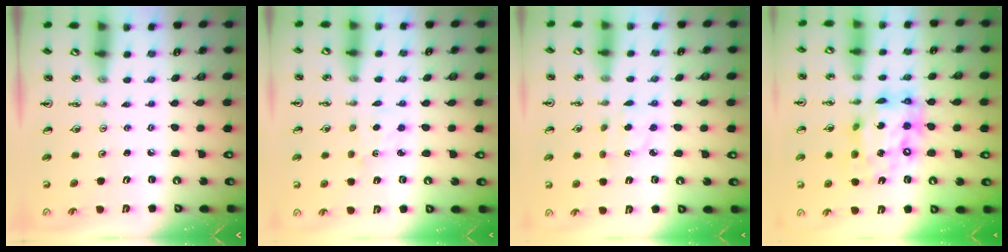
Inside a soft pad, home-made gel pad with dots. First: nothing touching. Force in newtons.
{"total": 2.3, "press": 2.2, "slide": 0.3}
{"total": 2.3, "press": 2.1, "slide": 0.8}
{"total": 16.4, "press": 16.3, "slide": 1.6}